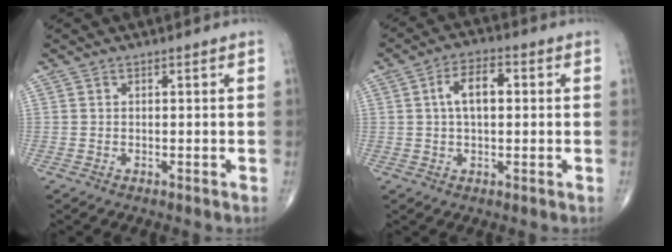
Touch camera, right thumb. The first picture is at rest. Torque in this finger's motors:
{"motor_torque": [0.25, 1.99, 0.72, 0.10, 0.07]}